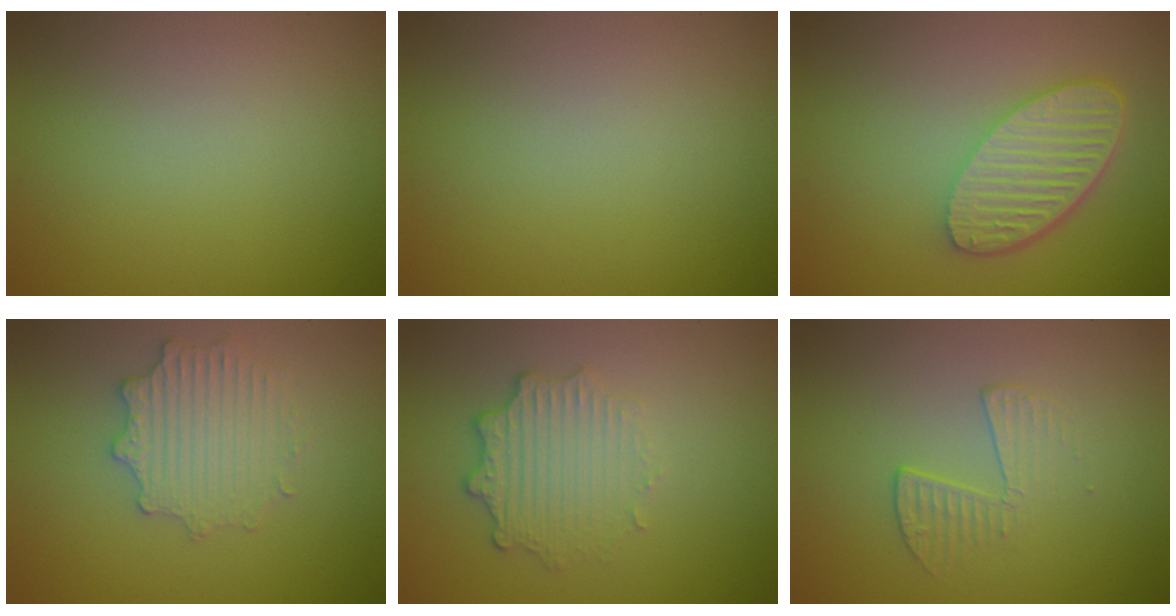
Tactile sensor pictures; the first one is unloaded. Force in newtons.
{"total": 0.0}
{"total": 5.8, "press": 4.3, "slide": 3.9}
{"total": 2.9, "press": 2.9, "slide": 0.6}
{"total": 3.5, "press": 2.7, "slide": 2.2}
{"total": 1.9, "press": 0.7, "slide": 1.8}